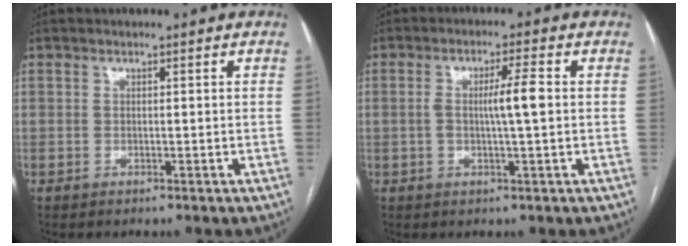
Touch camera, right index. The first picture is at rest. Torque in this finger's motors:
{"motor_torque": [0.25, 0.13, 0.06, 0.05]}